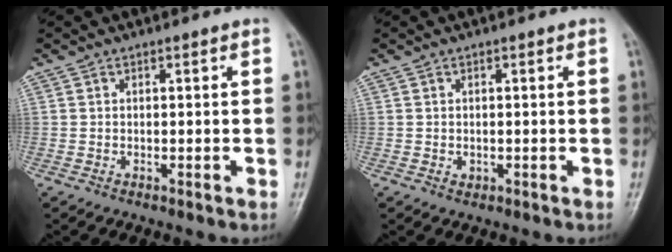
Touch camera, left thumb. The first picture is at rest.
{"total": 0.9, "force": [-0.1, 0.8, 0.4], "torque": [-0.003, 0.000, 0.001]}